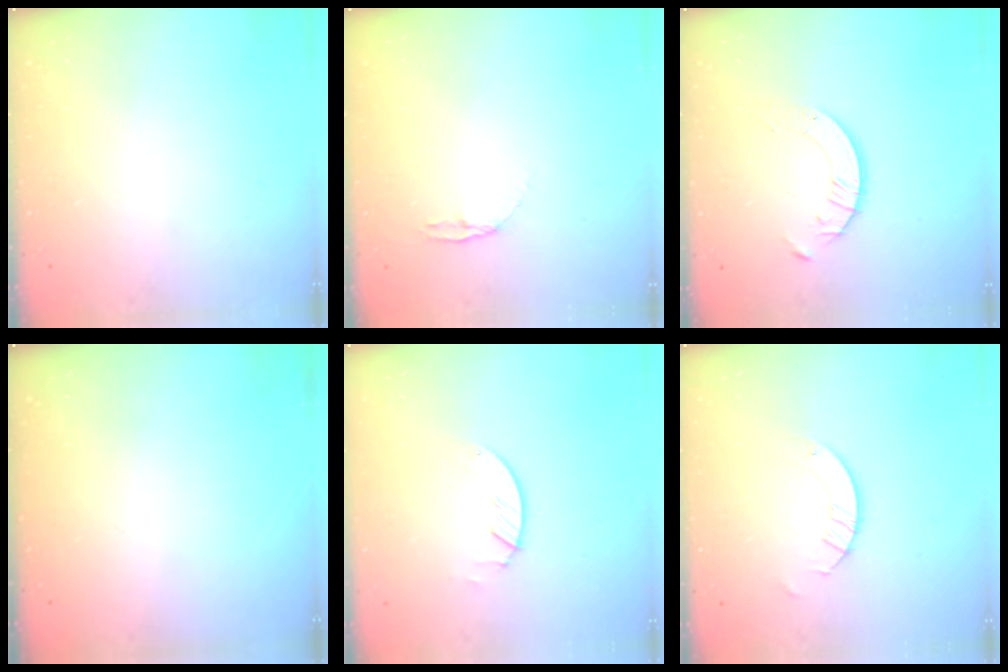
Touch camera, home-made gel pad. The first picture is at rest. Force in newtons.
{"total": 3.8, "press": 3.7, "slide": 0.4}
{"total": 3.4, "press": 3.4, "slide": 0.3}
{"total": 0.0}
{"total": 1.3, "press": 1.3, "slide": 0.2}
{"total": 3.2, "press": 3.2, "slide": 0.2}